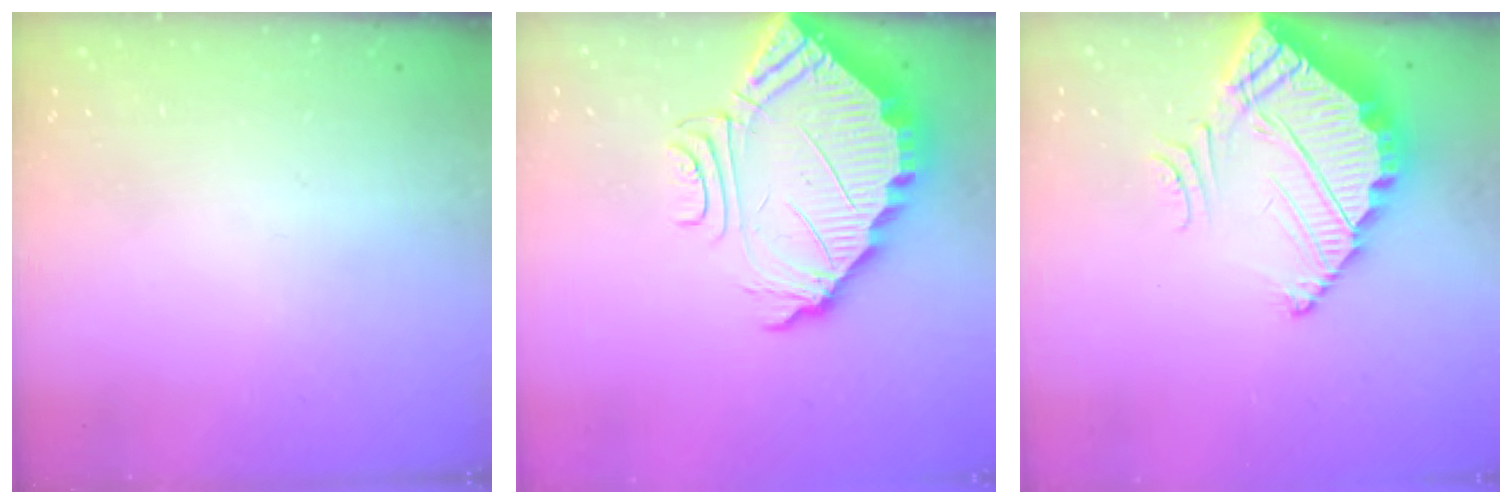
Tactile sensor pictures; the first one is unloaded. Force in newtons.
{"total": 7.3, "press": 7.3, "slide": 0.4}
{"total": 6.3, "press": 6.3, "slide": 0.4}